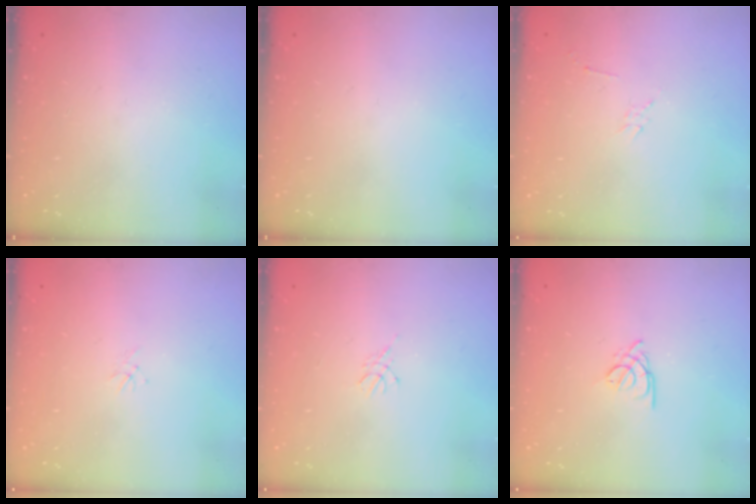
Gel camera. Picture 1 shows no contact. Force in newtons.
{"total": 0.0}
{"total": 2.3, "press": 2.3, "slide": 0.4}
{"total": 1.1, "press": 1.0, "slide": 0.3}
{"total": 3.0, "press": 2.9, "slide": 0.6}
{"total": 2.7, "press": 2.6, "slide": 0.5}